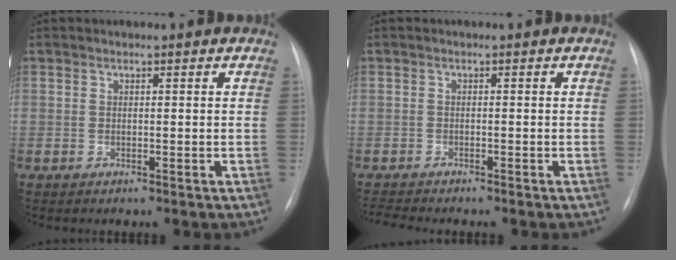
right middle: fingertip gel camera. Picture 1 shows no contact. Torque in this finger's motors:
{"motor_torque": [0.10, -0.09, 0.00, 0.00]}